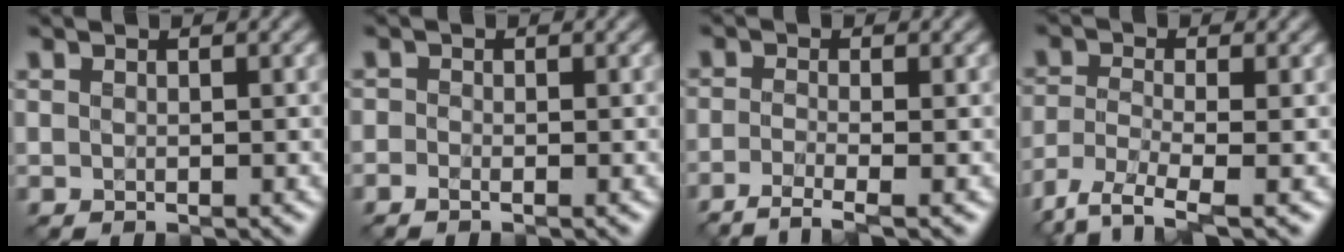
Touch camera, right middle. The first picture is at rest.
{"total": 0.7, "force": [-0.5, 0.3, 0.4], "torque": [-0.012, -0.006, -0.013]}
{"total": 3.1, "force": [-2.0, 0.7, 2.3], "torque": [-0.040, -0.007, -0.052]}
{"total": 4.9, "force": [-3.3, 1.4, 3.2], "torque": [-0.075, -0.014, -0.074]}